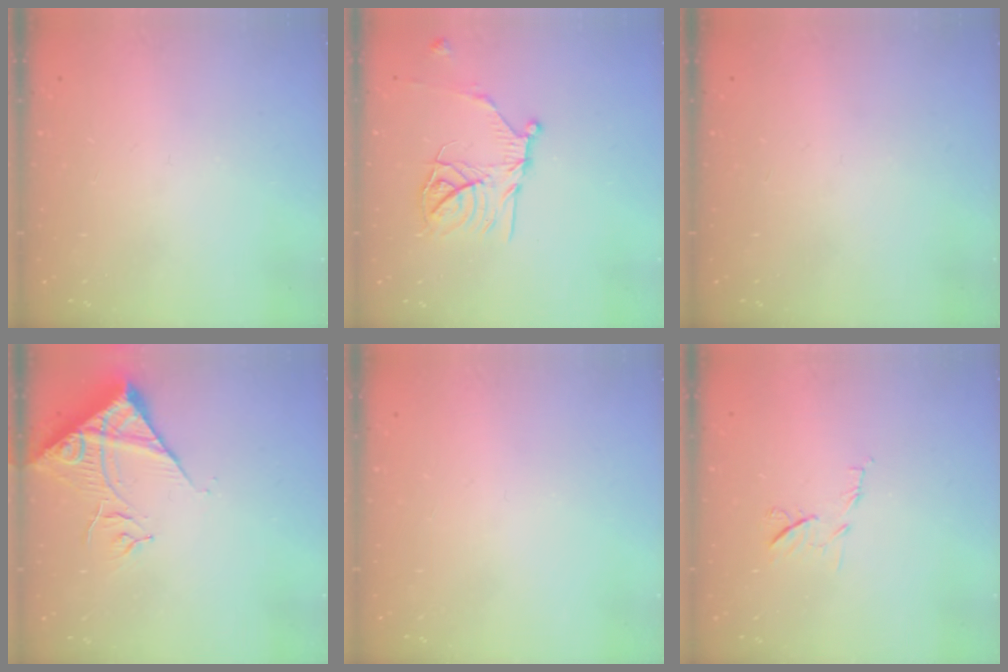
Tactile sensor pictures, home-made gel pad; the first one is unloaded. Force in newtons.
{"total": 15.9, "press": 15.9, "slide": 1.5}
{"total": 0.0}
{"total": 11.7, "press": 11.6, "slide": 1.5}
{"total": 0.0}
{"total": 6.2, "press": 6.2, "slide": 0.7}